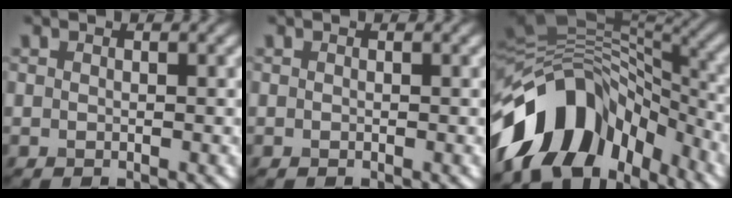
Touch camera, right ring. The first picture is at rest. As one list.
[{"total": 0.0}, {"total": 12.8, "force": [-5.5, 8.2, 8.1], "torque": [-0.140, 0.030, -0.111]}]